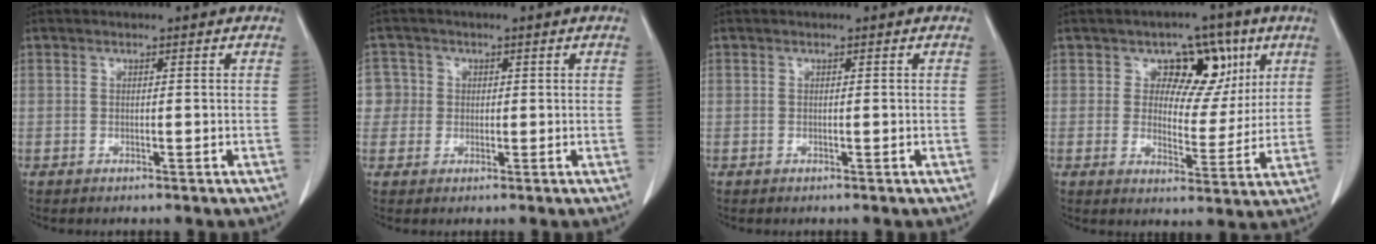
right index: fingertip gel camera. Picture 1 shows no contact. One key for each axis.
{"total": 3.7, "fx": 0.2, "fy": 3.7, "fz": 0.0, "tx": 0.015, "ty": 0.015, "tz": 0.003}
{"total": 0.0}
{"total": 8.6, "fx": 3.8, "fy": 5.9, "fz": 5.0, "tx": -0.047, "ty": 0.011, "tz": 0.055}